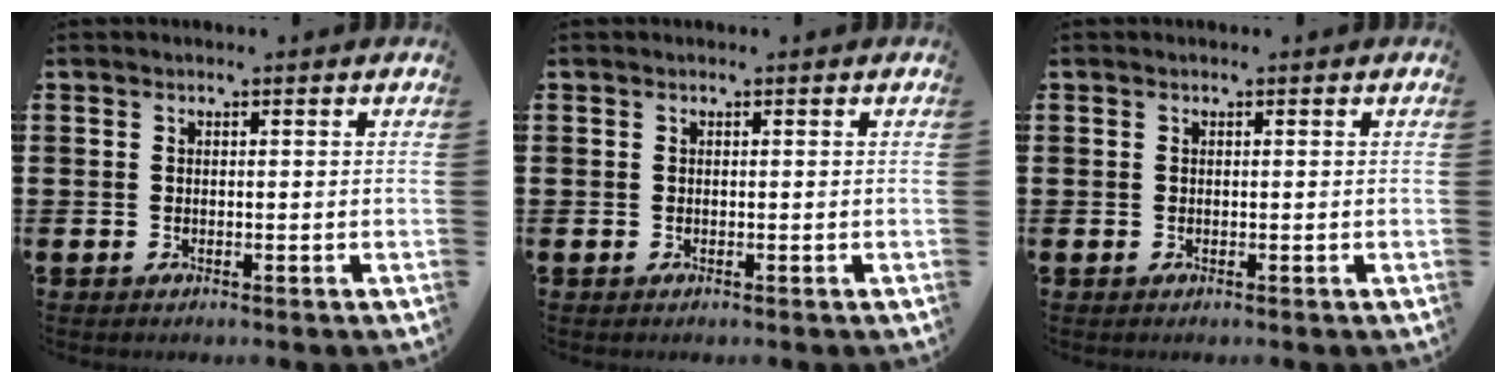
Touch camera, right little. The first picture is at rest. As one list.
[{"total": 0.0}, {"total": 0.0}]